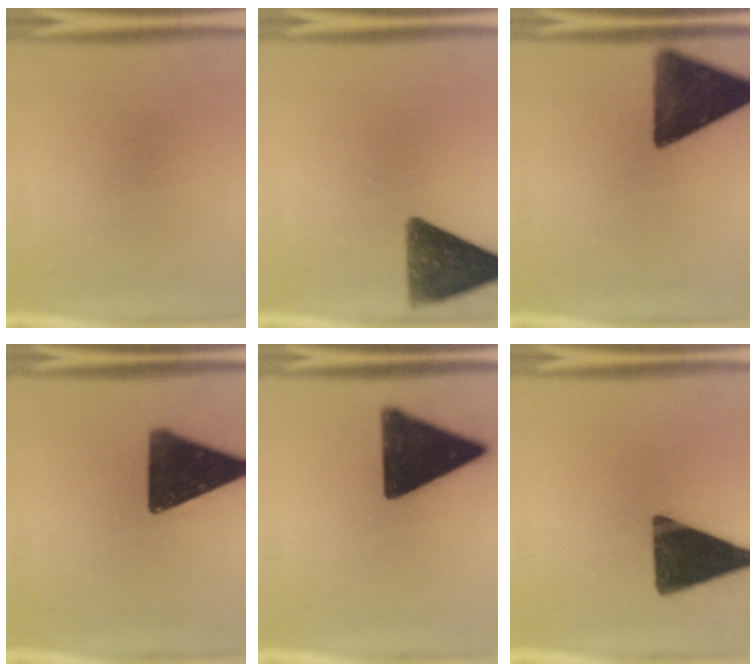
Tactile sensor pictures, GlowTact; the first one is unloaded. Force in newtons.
{"total": 11.8}
{"total": 15.0}
{"total": 16.3}
{"total": 17.4}
{"total": 17.3}